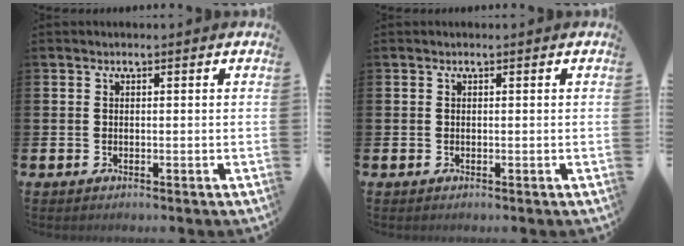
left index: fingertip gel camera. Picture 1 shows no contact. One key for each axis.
{"total": 0.0}